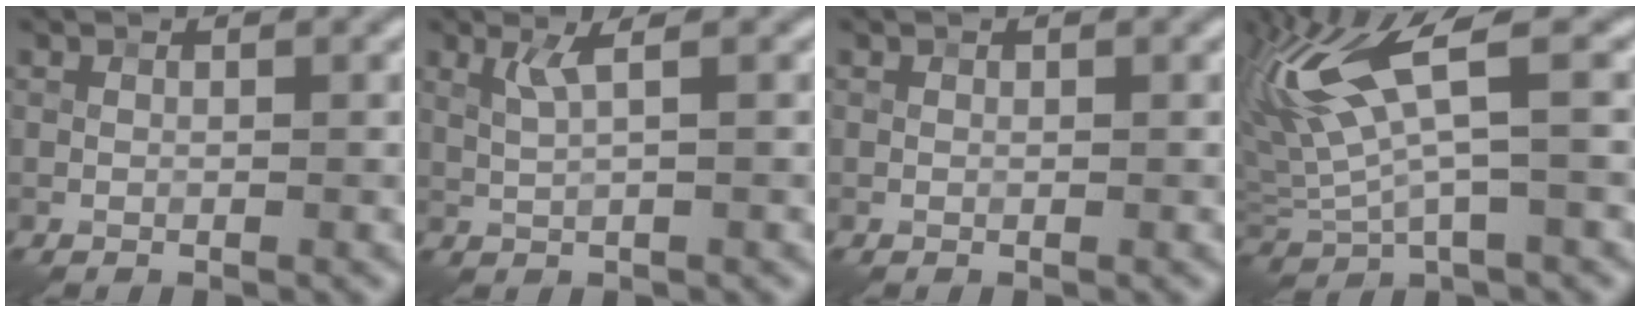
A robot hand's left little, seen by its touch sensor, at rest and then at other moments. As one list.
[{"total": 1.8, "force": [0.7, 0.2, 1.6], "torque": [-0.038, -0.001, 0.016]}, {"total": 0.0}, {"total": 9.1, "force": [2.9, 2.6, 8.2], "torque": [-0.187, 0.008, 0.055]}]